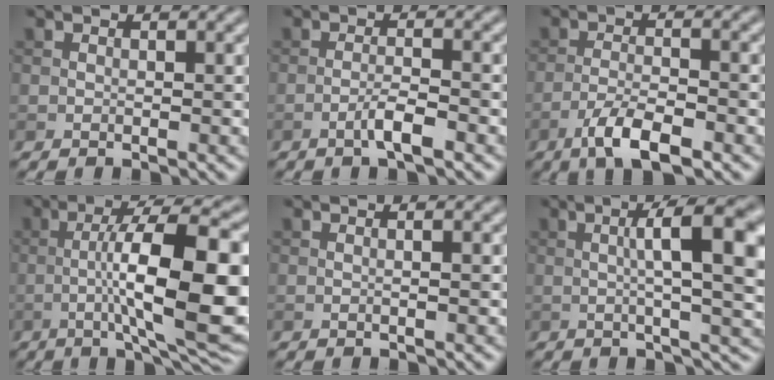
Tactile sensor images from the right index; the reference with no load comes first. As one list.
[{"total": 2.6, "force": [-1.4, 0.3, 2.2], "torque": [-0.040, 0.008, -0.031]}, {"total": 5.1, "force": [-3.1, 1.3, 3.8], "torque": [-0.074, 0.000, -0.062]}, {"total": 13.7, "force": [-1.7, 3.0, 13.3], "torque": [-0.195, 0.013, -0.028]}, {"total": 1.5, "force": [0.2, 0.5, 1.4], "torque": [-0.012, -0.001, -0.006]}, {"total": 9.3, "force": [1.1, 2.1, 9.0], "torque": [-0.112, 0.016, 0.014]}]